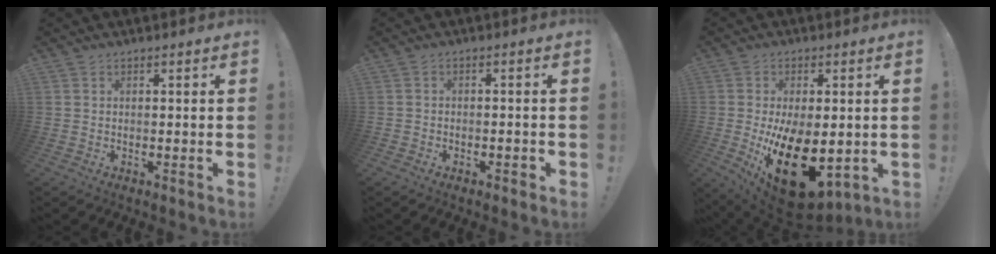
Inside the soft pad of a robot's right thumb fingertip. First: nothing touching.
{"total": 1.9, "force": [-1.4, 1.1, 0.6], "torque": [-0.005, 0.007, -0.025]}
{"total": 21.0, "force": [-4.0, 11.5, 17.1], "torque": [-0.268, -0.001, -0.044]}